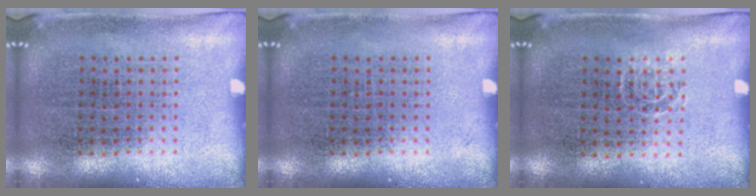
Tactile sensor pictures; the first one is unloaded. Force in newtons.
{"total": 0.0}
{"total": 0.6, "press": 0.4, "slide": 0.4}